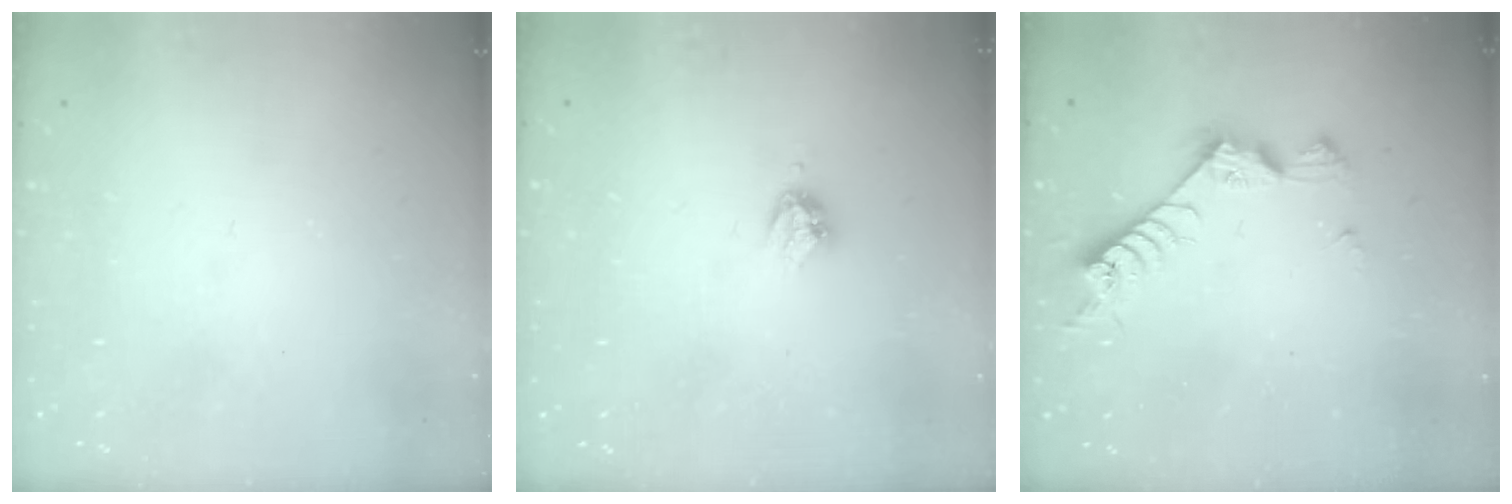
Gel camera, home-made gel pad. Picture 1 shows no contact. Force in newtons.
{"total": 3.6, "press": 3.5, "slide": 0.5}
{"total": 7.9, "press": 7.8, "slide": 1.3}